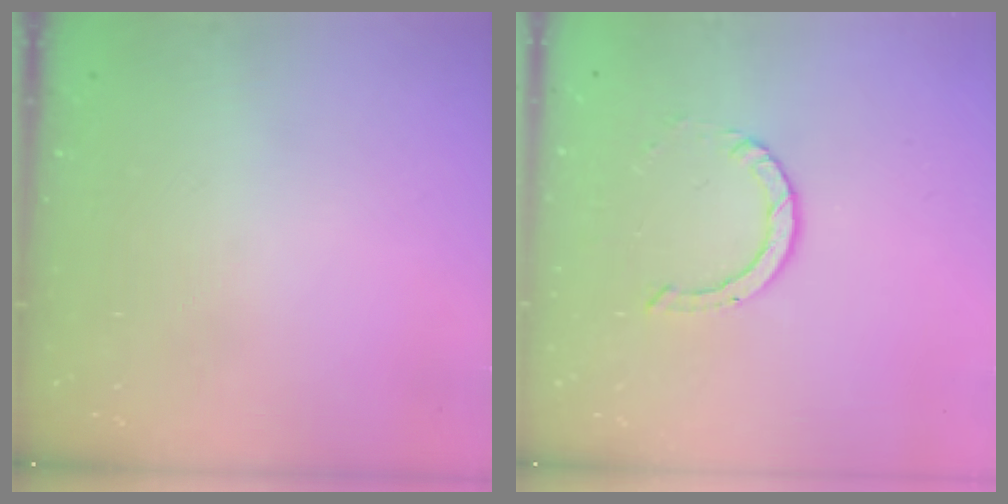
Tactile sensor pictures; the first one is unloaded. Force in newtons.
{"total": 2.2, "press": 2.2, "slide": 0.2}